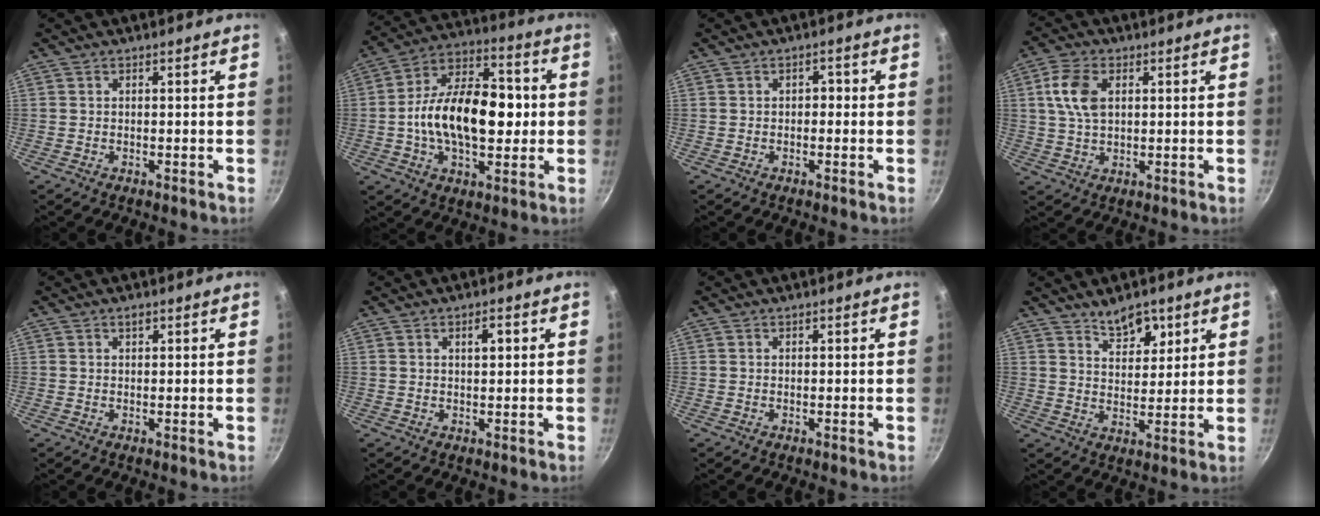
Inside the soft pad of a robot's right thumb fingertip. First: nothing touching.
{"total": 20.3, "force": [-0.5, 12.0, 16.4], "torque": [-0.235, 0.033, -0.022]}
{"total": 1.7, "force": [-0.1, 1.2, 1.2], "torque": [-0.007, 0.008, -0.003]}
{"total": 7.8, "force": [2.0, 4.8, 5.8], "torque": [-0.108, 0.005, 0.037]}
{"total": 1.1, "force": [0.6, 0.5, 0.7], "torque": [-0.008, -0.003, 0.008]}
{"total": 2.7, "force": [1.0, 1.1, 2.3], "torque": [-0.025, 0.004, 0.017]}
{"total": 0.0}
{"total": 7.0, "force": [4.6, 3.6, 3.8], "torque": [-0.035, -0.036, 0.074]}